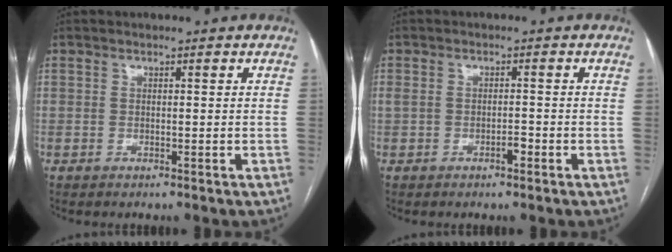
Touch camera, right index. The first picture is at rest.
{"total": 2.1, "force": [-0.8, 0.9, 1.7], "torque": [-0.037, 0.013, -0.008]}